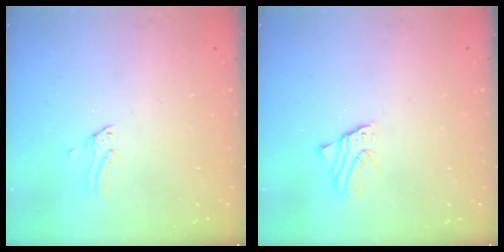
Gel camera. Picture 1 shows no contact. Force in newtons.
{"total": 1.9, "press": 1.9, "slide": 0.2}